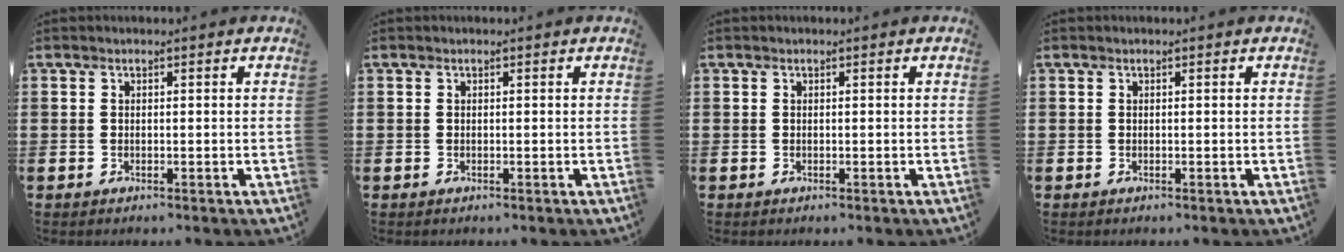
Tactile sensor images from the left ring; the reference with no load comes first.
{"total": 0.0}
{"total": 0.0}
{"total": 0.0}